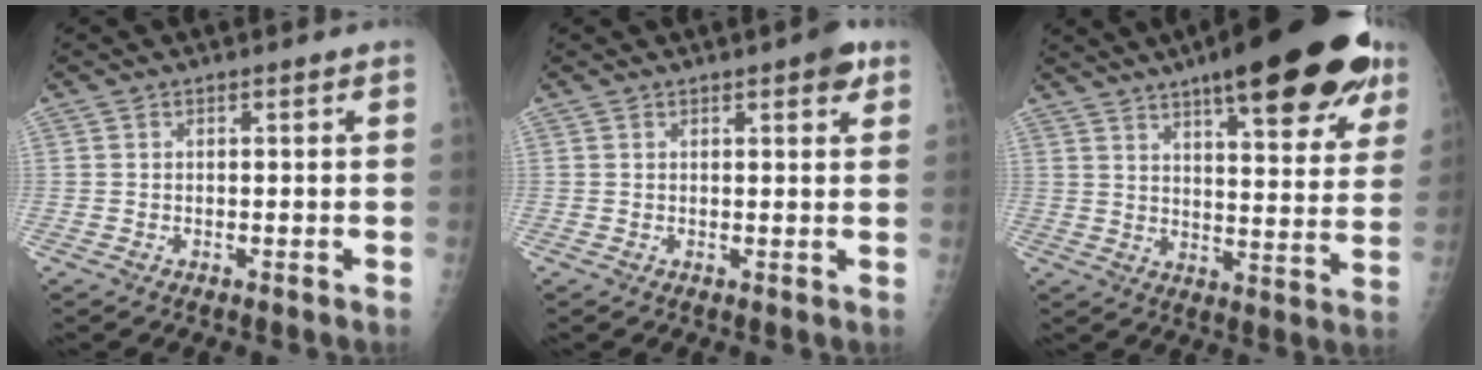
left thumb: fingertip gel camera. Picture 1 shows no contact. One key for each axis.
{"total": 3.4, "fx": 2.0, "fy": 1.0, "fz": 2.5, "tx": -0.024, "ty": -0.006, "tz": 0.020}
{"total": 25.8, "fx": 16.3, "fy": 7.2, "fz": 18.7, "tx": -0.230, "ty": -0.042, "tz": 0.219}